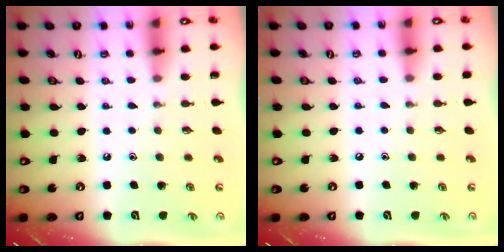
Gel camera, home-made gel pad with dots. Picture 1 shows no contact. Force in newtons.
{"total": 1.0, "press": 1.0, "slide": 0.2}